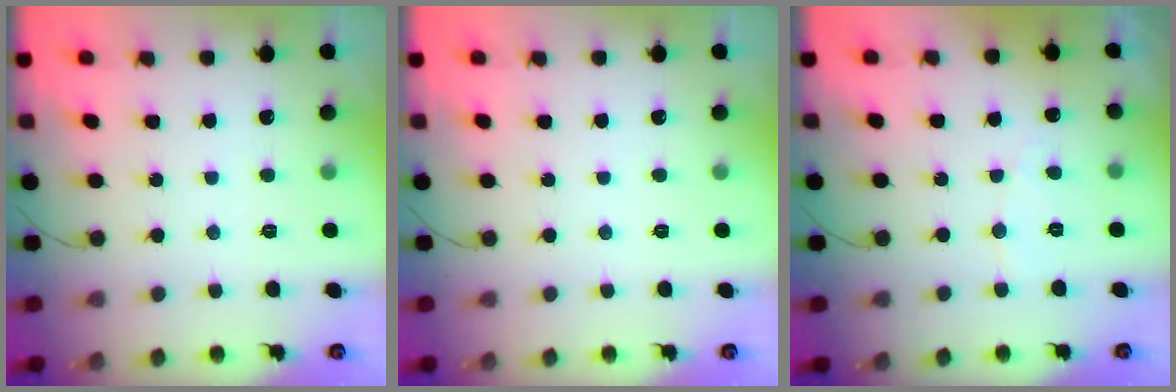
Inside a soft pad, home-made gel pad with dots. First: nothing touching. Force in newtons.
{"total": 0.0}
{"total": 2.6, "press": 2.6, "slide": 0.1}